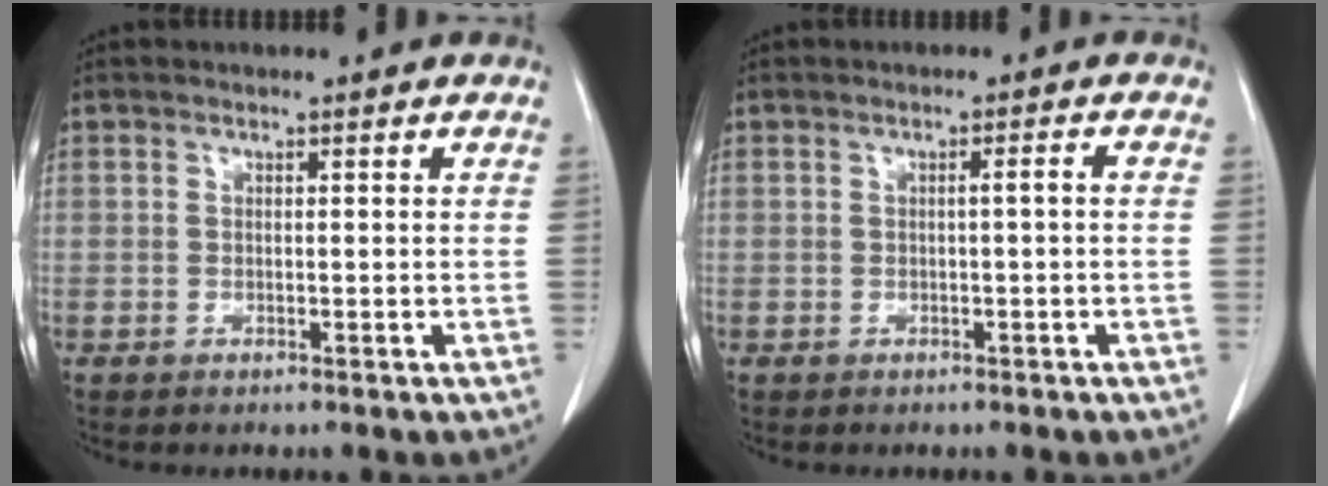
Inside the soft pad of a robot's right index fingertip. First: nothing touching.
{"total": 1.2, "force": [-0.2, -0.1, 1.2], "torque": [-0.020, 0.002, -0.001]}